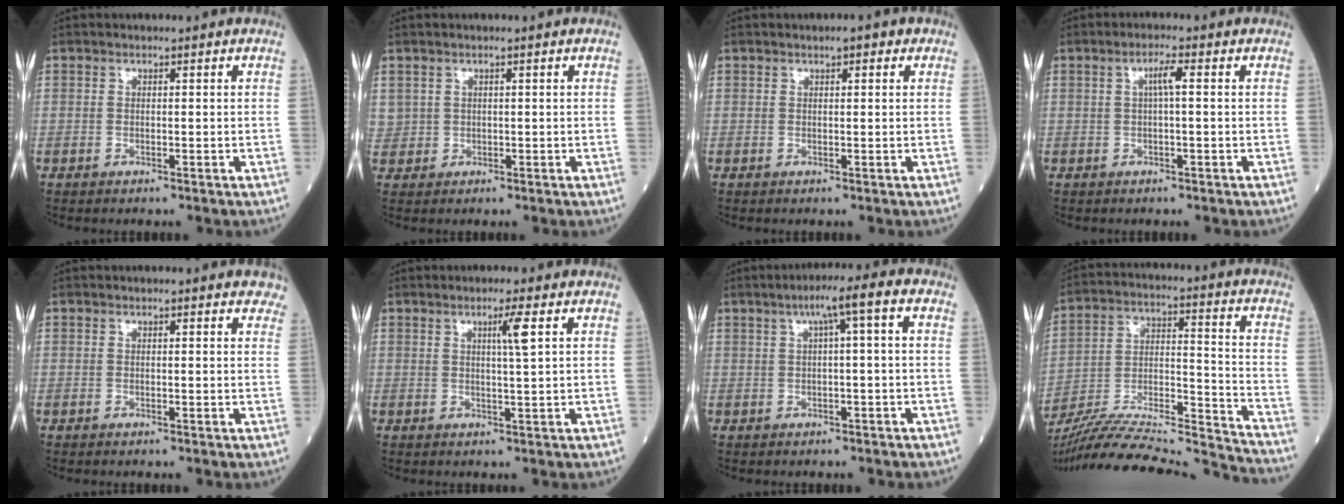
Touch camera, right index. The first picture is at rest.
{"total": 2.2, "force": [0.9, 2.0, 0.3], "torque": [0.007, 0.007, 0.018]}
{"total": 1.7, "force": [0.9, 0.7, 1.2], "torque": [-0.016, 0.006, 0.011]}
{"total": 2.5, "force": [0.5, 0.2, 2.4], "torque": [-0.045, 0.005, 0.007]}
{"total": 3.2, "force": [2.8, 0.9, 1.2], "torque": [-0.005, 0.001, 0.014]}
{"total": 3.1, "force": [1.3, -0.5, 2.8], "torque": [-0.049, -0.003, 0.021]}
{"total": 5.1, "force": [1.4, -0.2, 5.0], "torque": [-0.081, 0.020, 0.021]}
{"total": 25.8, "force": [-24.5, -0.3, 8.2], "torque": [-0.134, -0.009, -0.380]}